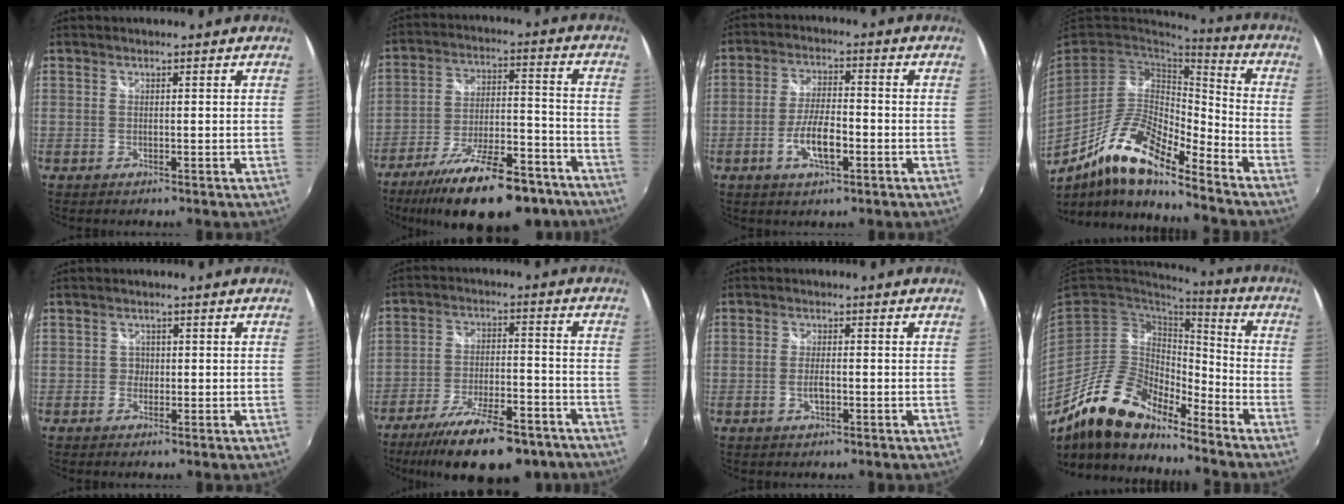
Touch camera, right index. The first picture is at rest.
{"total": 23.0, "force": [-17.3, 7.6, 13.2], "torque": [-0.230, -0.015, -0.250]}
{"total": 7.5, "force": [-2.9, 2.4, 6.4], "torque": [-0.127, -0.001, -0.052]}
{"total": 16.5, "force": [-10.9, 4.1, 11.7], "torque": [-0.220, -0.009, -0.212]}
{"total": 1.3, "force": [-0.4, 1.2, 0.0], "torque": [0.002, 0.002, -0.006]}
{"total": 19.6, "force": [-14.8, 6.1, 11.4], "torque": [-0.208, -0.025, -0.216]}
{"total": 2.8, "force": [-0.9, 1.2, 2.4], "torque": [-0.048, -0.002, -0.016]}
{"total": 16.7, "force": [-13.1, 5.7, 8.5], "torque": [-0.168, -0.005, -0.247]}